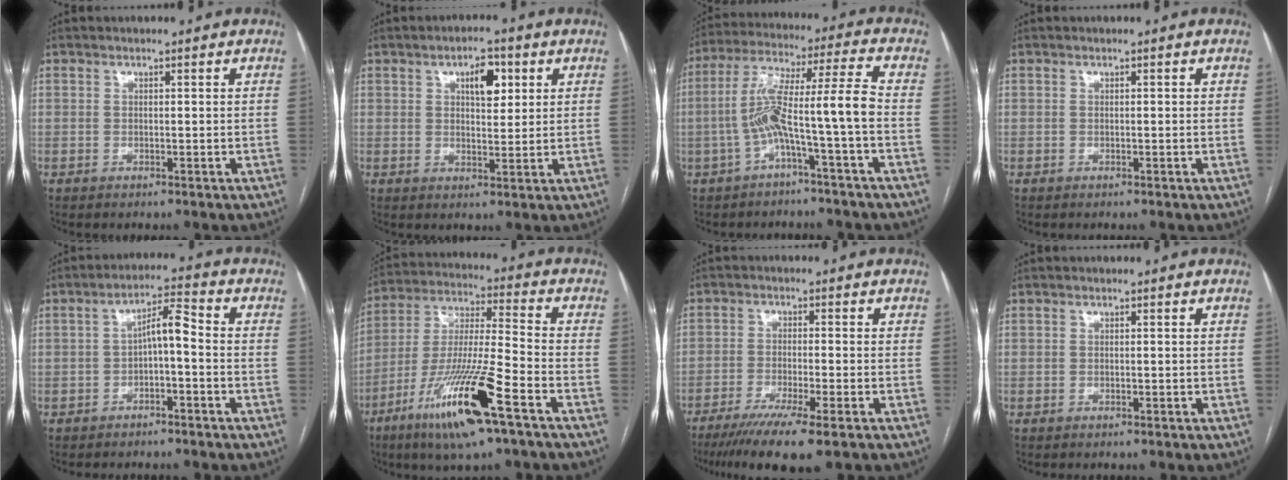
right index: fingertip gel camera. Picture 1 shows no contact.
{"total": 5.4, "force": [2.2, 2.3, 4.3], "torque": [-0.069, 0.008, 0.036]}
{"total": 10.4, "force": [-2.8, -0.7, 10.0], "torque": [-0.190, 0.041, -0.049]}
{"total": 0.0}
{"total": 5.2, "force": [-0.8, 1.3, 5.0], "torque": [-0.087, 0.025, -0.015]}
{"total": 17.7, "force": [-9.3, 1.2, 15.0], "torque": [-0.310, -0.035, -0.170]}
{"total": 9.9, "force": [-6.8, 0.1, 7.2], "torque": [-0.115, -0.024, -0.108]}
{"total": 0.0}